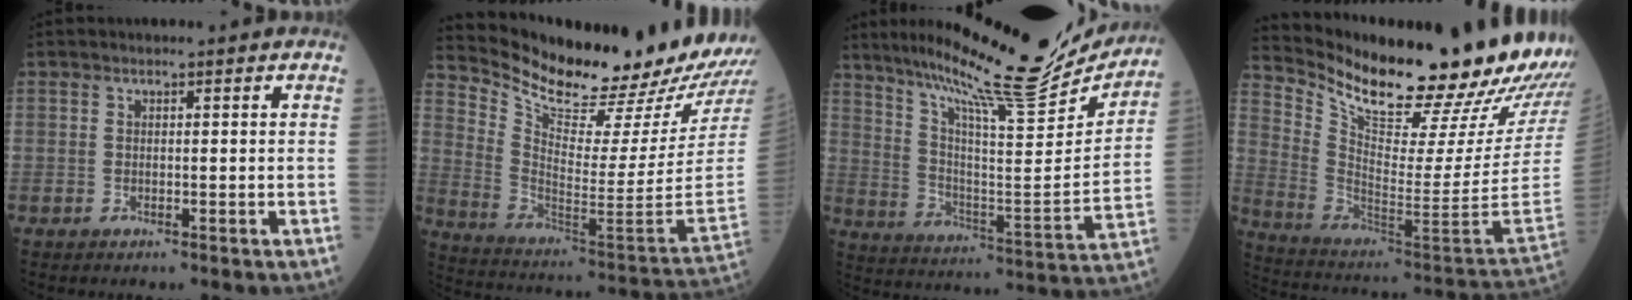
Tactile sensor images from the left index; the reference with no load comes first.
{"total": 25.1, "force": [22.8, -0.1, 10.6], "torque": [-0.189, -0.116, 0.336]}
{"total": 23.7, "force": [20.5, 2.2, 11.6], "torque": [-0.197, -0.041, 0.299]}
{"total": 30.4, "force": [25.7, 3.1, 16.1], "torque": [-0.278, -0.105, 0.364]}